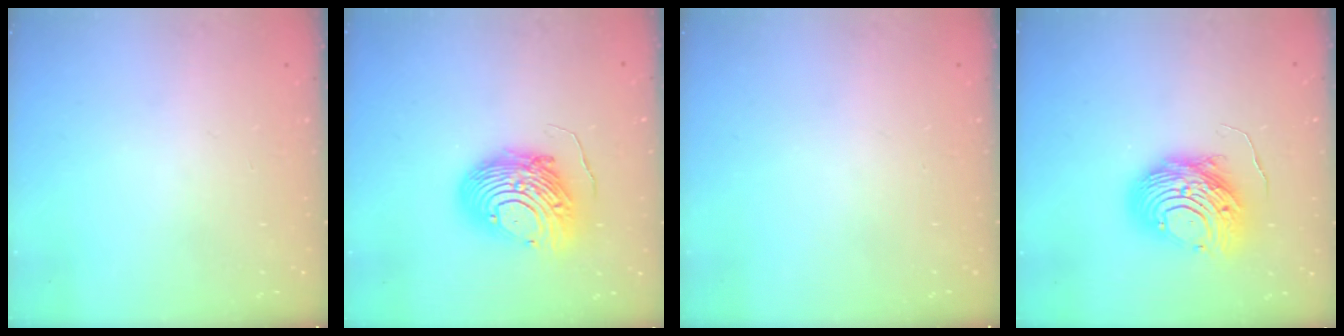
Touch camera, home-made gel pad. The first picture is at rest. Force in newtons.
{"total": 15.1, "press": 15.1, "slide": 1.6}
{"total": 0.0}
{"total": 12.5, "press": 12.5, "slide": 0.7}